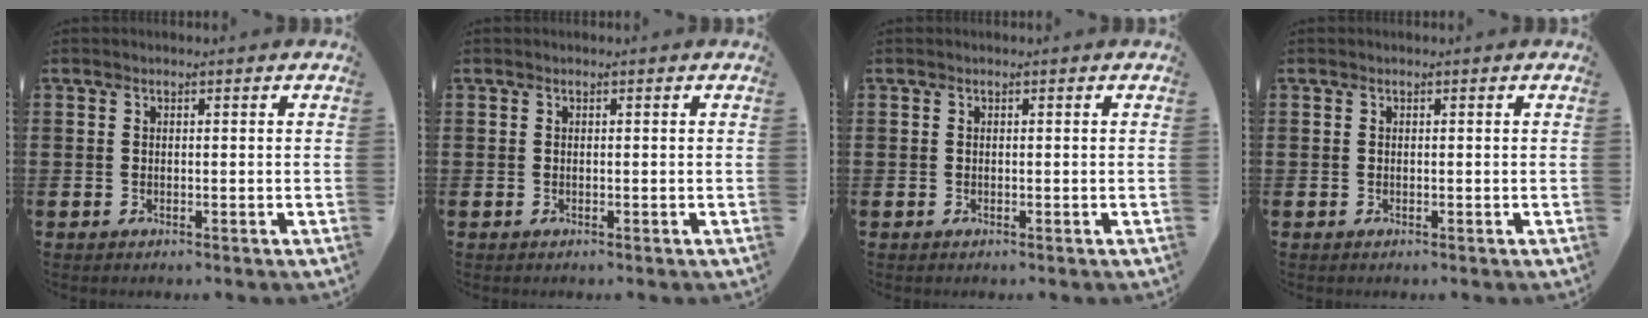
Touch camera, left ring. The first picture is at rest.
{"total": 0.0}
{"total": 0.0}
{"total": 0.0}